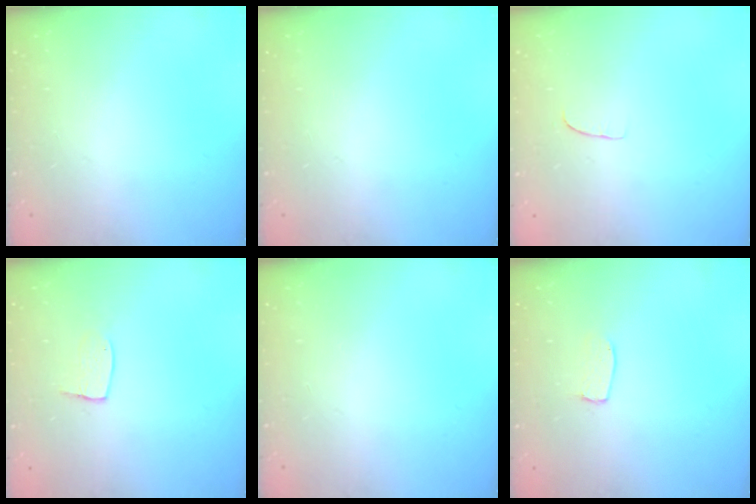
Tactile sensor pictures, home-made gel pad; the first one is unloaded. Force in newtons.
{"total": 0.0}
{"total": 5.7, "press": 5.7, "slide": 0.5}
{"total": 5.9, "press": 5.9, "slide": 0.4}
{"total": 0.0}
{"total": 4.5, "press": 4.5, "slide": 0.2}